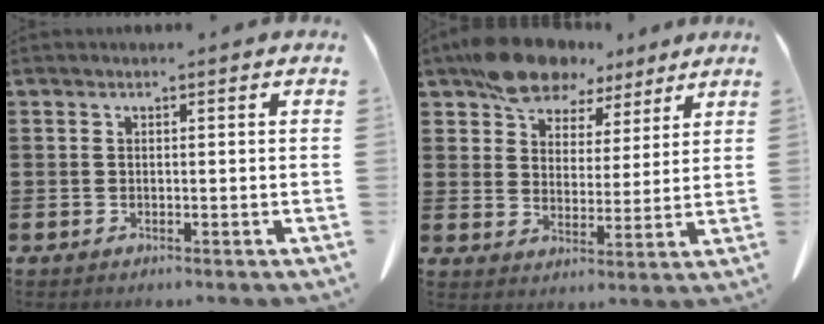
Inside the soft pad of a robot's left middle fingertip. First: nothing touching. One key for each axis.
{"total": 9.4, "fx": 8.0, "fy": 4.3, "fz": 2.7, "tx": -0.078, "ty": -0.018, "tz": 0.152}